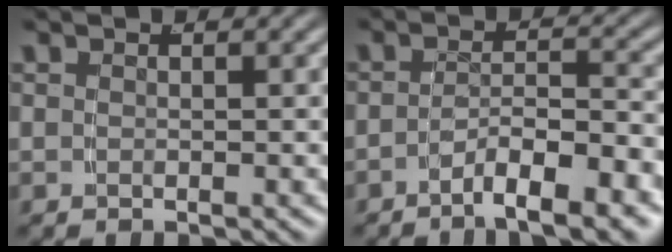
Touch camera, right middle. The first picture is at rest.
{"total": 5.2, "force": [-4.0, 0.9, 3.1], "torque": [-0.036, -0.007, -0.065]}